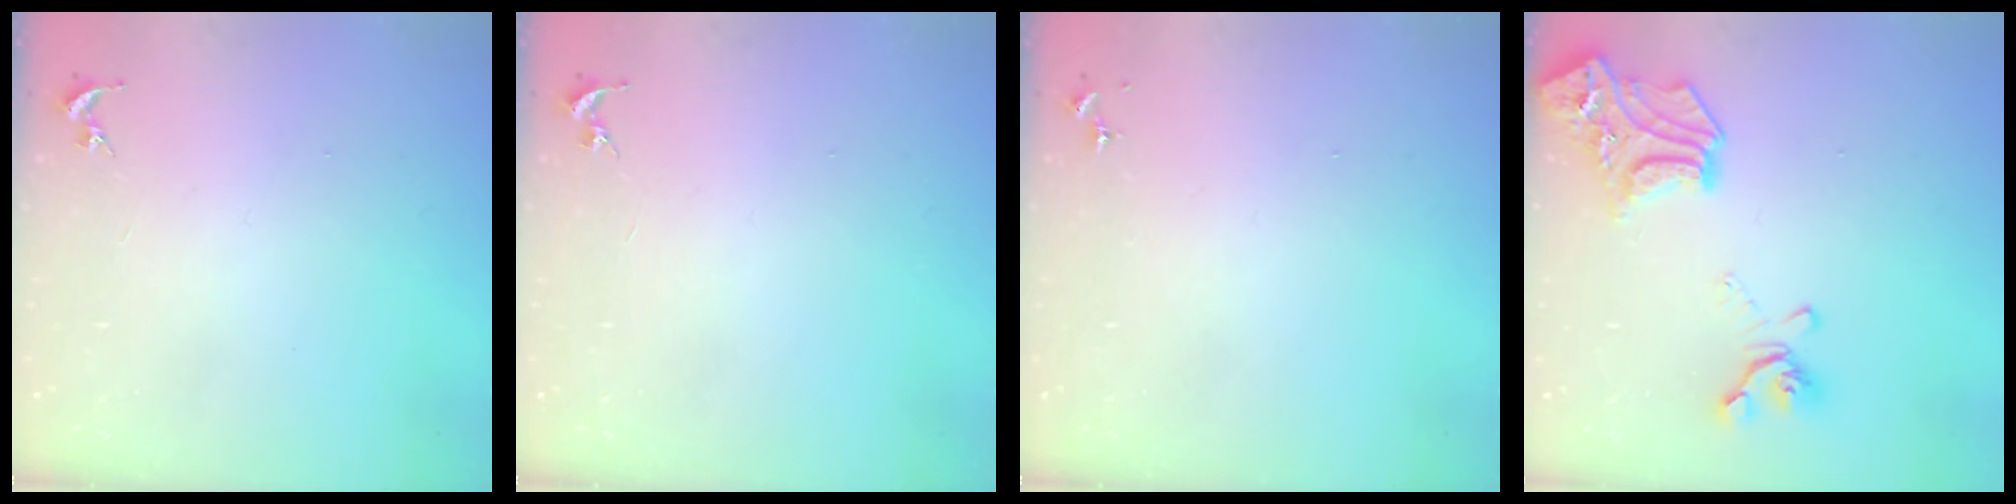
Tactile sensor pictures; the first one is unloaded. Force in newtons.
{"total": 0.0}
{"total": 0.0}
{"total": 19.5, "press": 19.5, "slide": 0.7}